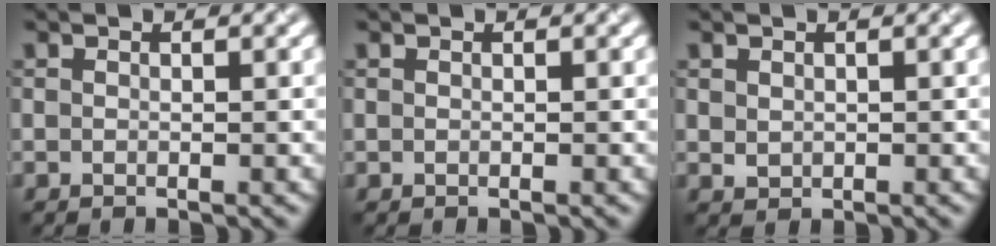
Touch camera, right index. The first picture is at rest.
{"total": 0.0}
{"total": 0.9, "force": [0.4, 0.7, 0.4], "torque": [-0.010, -0.002, 0.012]}